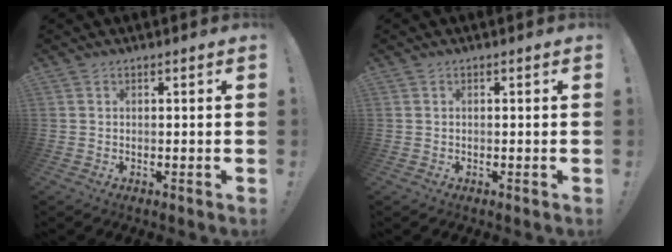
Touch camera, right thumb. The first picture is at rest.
{"total": 0.0}